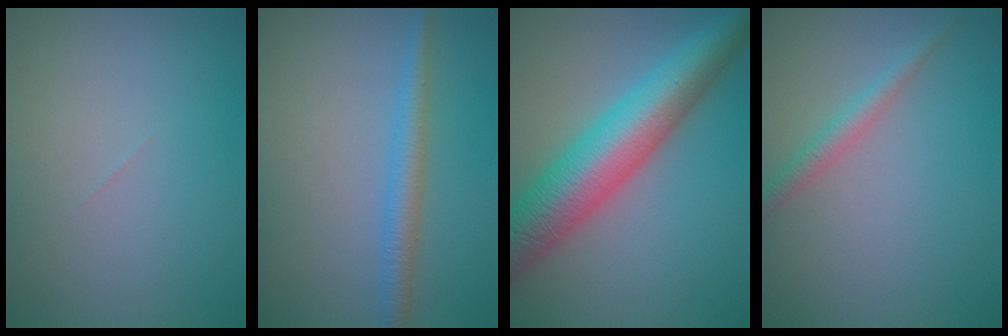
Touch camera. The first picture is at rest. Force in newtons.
{"total": 2.7, "press": 2.7, "slide": 0.0}
{"total": 9.7, "press": 9.7, "slide": 0.3}
{"total": 1.9, "press": 1.9, "slide": 0.0}